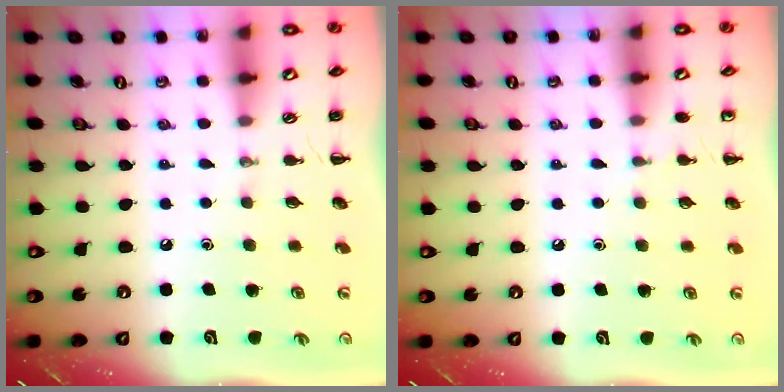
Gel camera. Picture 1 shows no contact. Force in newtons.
{"total": 3.8, "press": 3.6, "slide": 1.3}